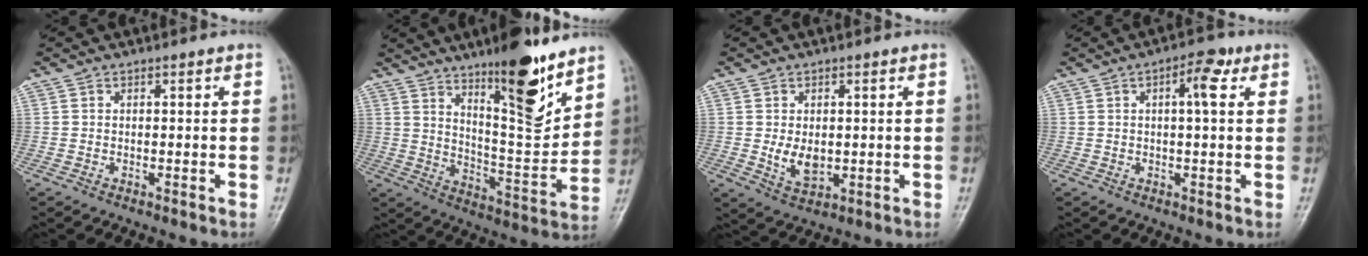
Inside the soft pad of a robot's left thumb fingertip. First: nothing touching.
{"total": 16.5, "force": [10.9, 4.0, 11.7], "torque": [-0.147, -0.084, 0.181]}
{"total": 5.3, "force": [0.0, 3.4, 4.0], "torque": [-0.058, -0.011, 0.011]}
{"total": 5.0, "force": [1.6, 1.7, 4.4], "torque": [-0.062, 0.008, 0.019]}